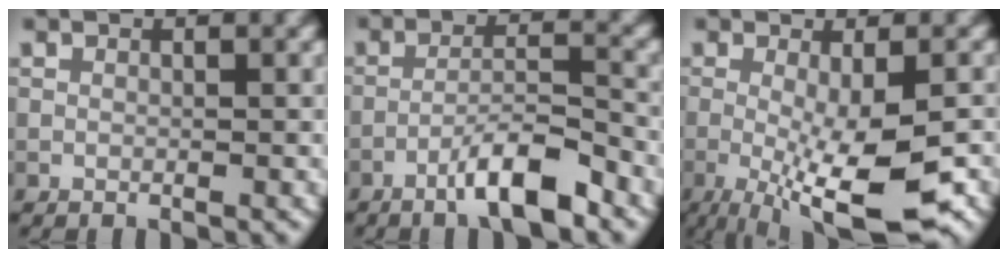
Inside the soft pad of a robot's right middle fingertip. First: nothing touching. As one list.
[{"total": 5.3, "force": [-3.4, 0.8, 3.9], "torque": [-0.067, 0.011, -0.066]}, {"total": 10.1, "force": [-3.2, 2.5, 9.3], "torque": [-0.151, -0.021, -0.044]}]